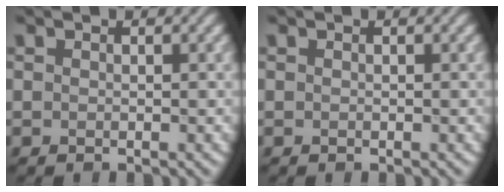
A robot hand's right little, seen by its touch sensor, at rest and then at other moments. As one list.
[{"total": 0.0}]